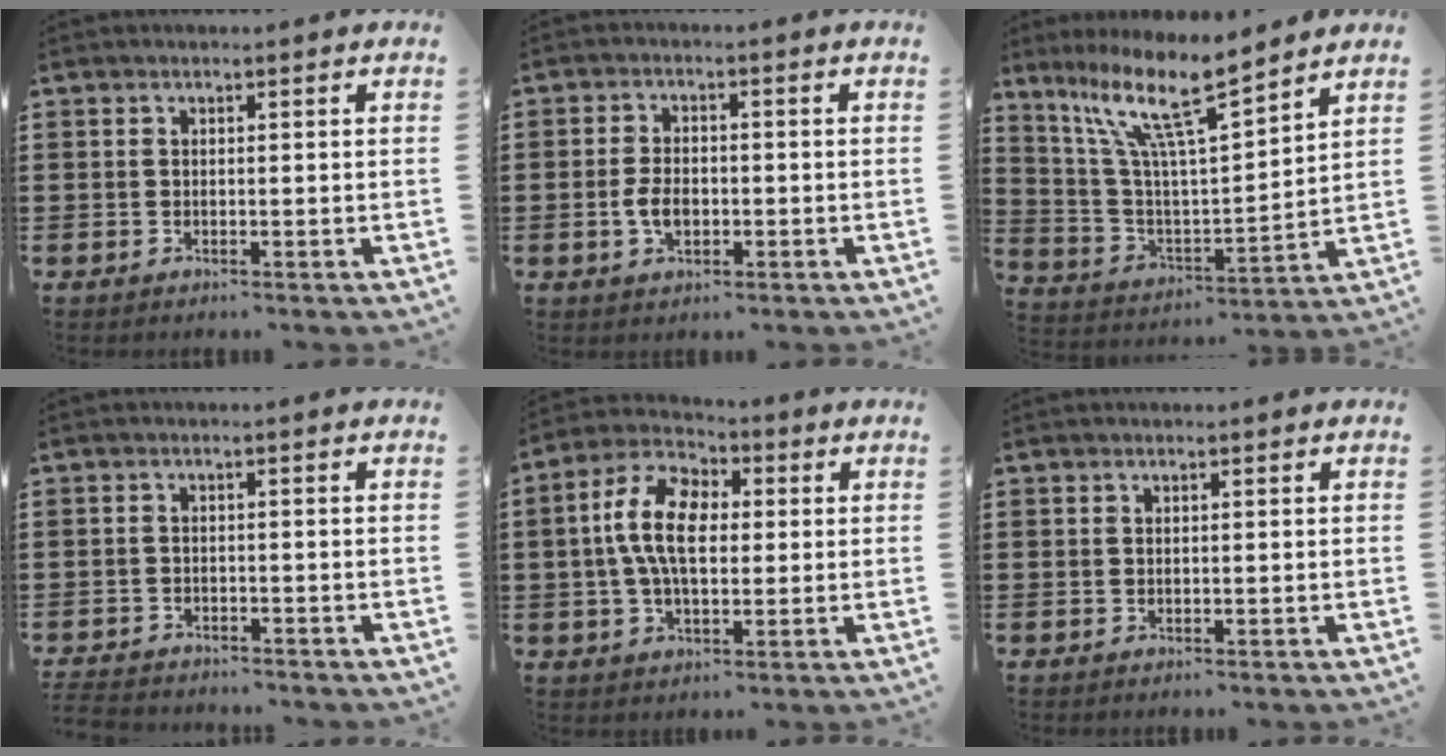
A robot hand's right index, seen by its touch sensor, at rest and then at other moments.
{"total": 4.0, "force": [-0.8, 2.3, 3.2], "torque": [-0.073, -0.004, -0.017]}
{"total": 11.9, "force": [8.7, 1.4, 8.0], "torque": [-0.179, -0.034, 0.150]}
{"total": 2.3, "force": [-2.3, 0.2, 0.0], "torque": [-0.007, -0.002, -0.049]}
{"total": 10.1, "force": [0.9, 5.9, 8.1], "torque": [-0.191, 0.008, 0.009]}
{"total": 0.0}